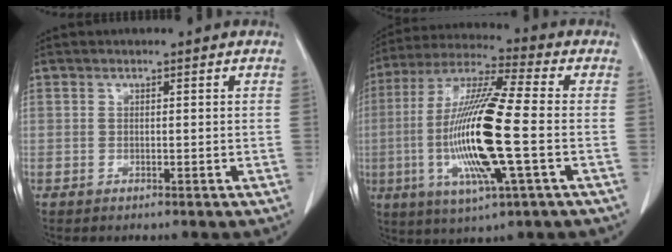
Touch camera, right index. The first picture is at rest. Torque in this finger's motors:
{"motor_torque": [2.14, 0.00, 0.62, 0.21]}